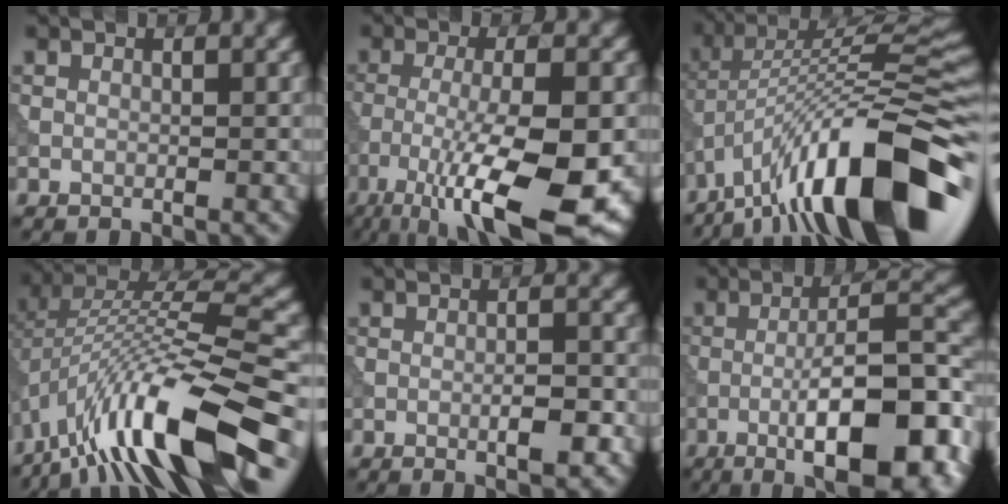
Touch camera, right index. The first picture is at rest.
{"total": 11.8, "force": [-5.5, 2.9, 10.1], "torque": [-0.178, -0.018, -0.089]}
{"total": 14.9, "force": [-8.2, 4.1, 11.7], "torque": [-0.198, 0.030, -0.136]}
{"total": 13.9, "force": [-6.9, 3.8, 11.4], "torque": [-0.209, 0.024, -0.116]}
{"total": 2.8, "force": [-0.8, 0.6, 2.6], "torque": [-0.039, 0.002, -0.011]}
{"total": 12.2, "force": [-4.7, 3.1, 10.8], "torque": [-0.158, 0.010, -0.073]}